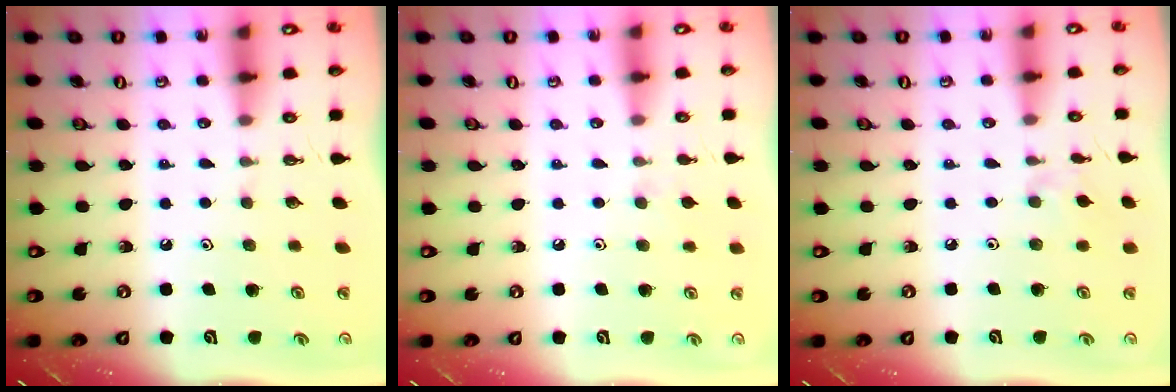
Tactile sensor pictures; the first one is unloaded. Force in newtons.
{"total": 4.0, "press": 4.0, "slide": 0.5}
{"total": 2.1, "press": 2.1, "slide": 0.5}